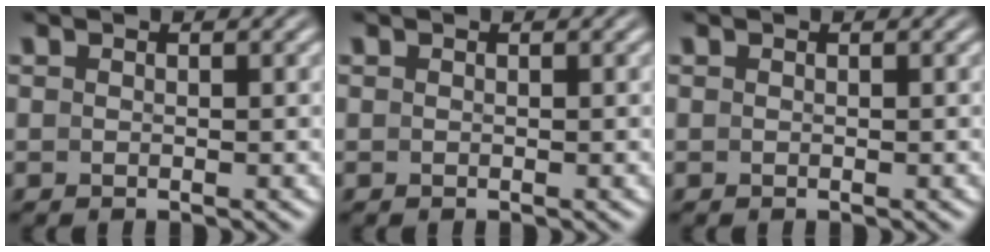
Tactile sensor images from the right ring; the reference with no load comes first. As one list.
[{"total": 0.0}, {"total": 0.0}]